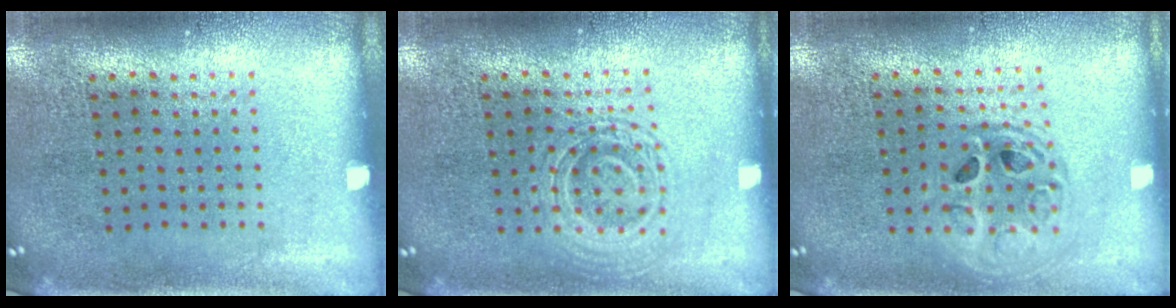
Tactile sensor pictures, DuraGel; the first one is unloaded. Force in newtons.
{"total": 2.7, "press": 2.6, "slide": 0.6}
{"total": 1.4, "press": 1.2, "slide": 0.7}